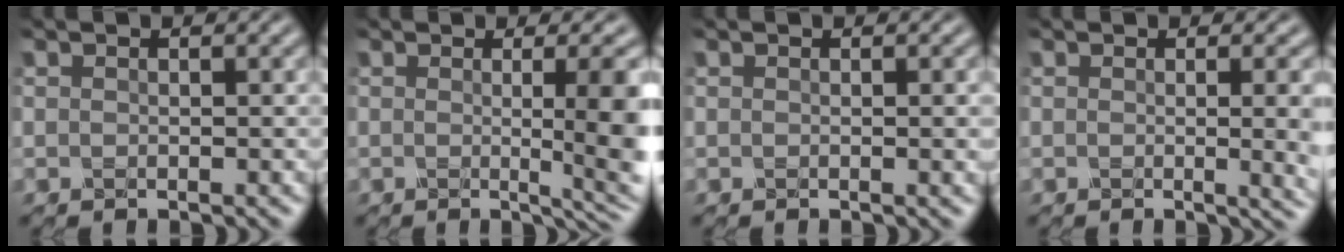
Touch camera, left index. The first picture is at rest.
{"total": 5.6, "force": [0.0, 1.3, 5.4], "torque": [-0.059, -0.009, -0.001]}
{"total": 1.3, "force": [0.2, 0.6, 1.1], "torque": [-0.022, 0.001, 0.004]}
{"total": 4.1, "force": [0.1, 1.6, 3.7], "torque": [-0.040, -0.019, 0.016]}